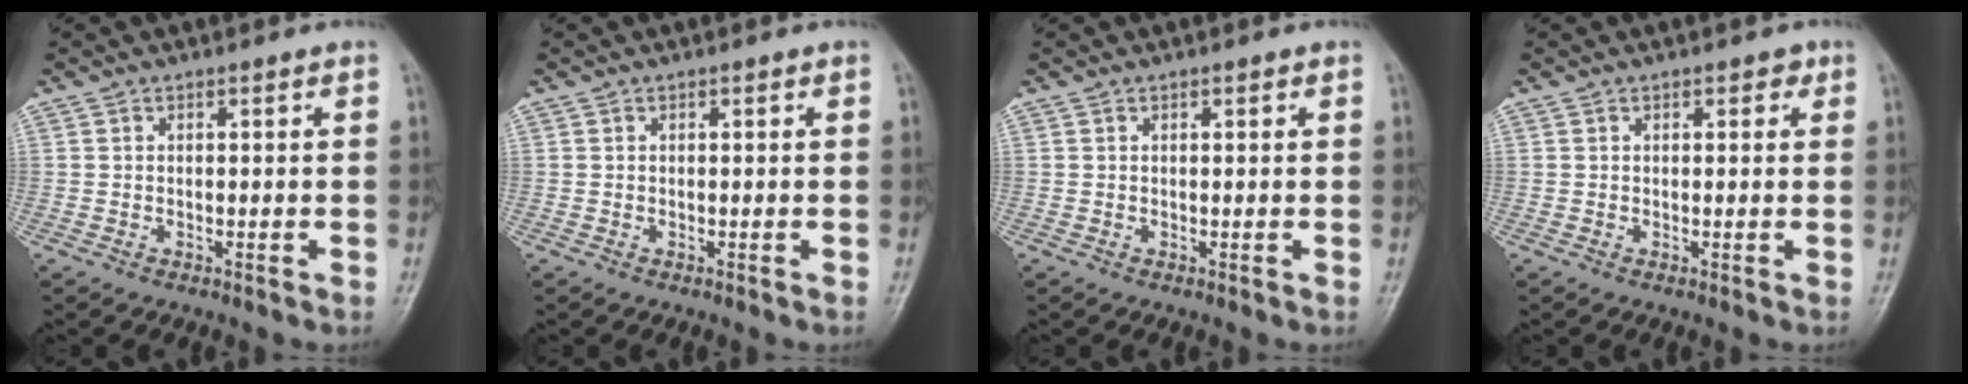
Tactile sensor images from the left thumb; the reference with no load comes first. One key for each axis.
{"total": 0.0}
{"total": 0.7, "fx": 0.4, "fy": 0.4, "fz": 0.5, "tx": -0.002, "ty": -0.001, "tz": 0.004}
{"total": 1.7, "fx": 0.8, "fy": 1.1, "fz": 1.1, "tx": 0.002, "ty": 0.000, "tz": 0.007}